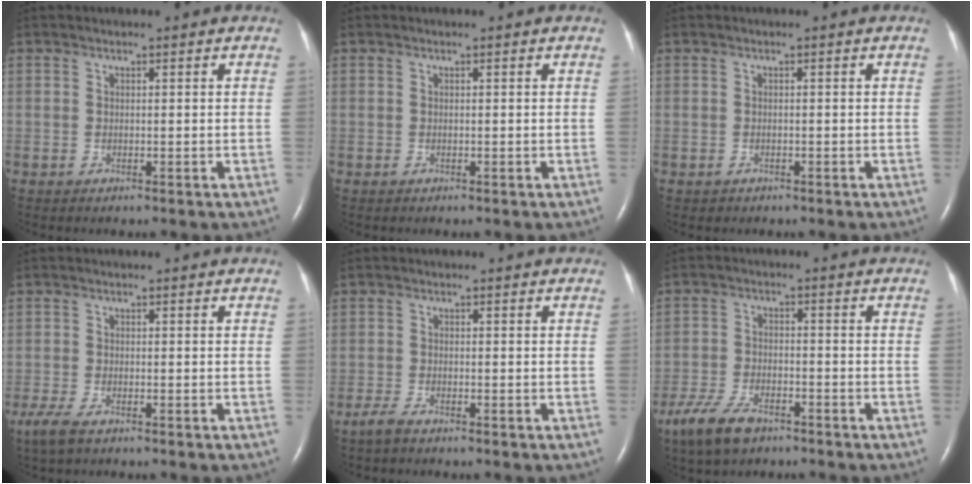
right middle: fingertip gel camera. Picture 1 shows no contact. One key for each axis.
{"total": 0.0}
{"total": 0.6, "fx": -0.4, "fy": 0.5, "fz": 0.0, "tx": -0.007, "ty": 0.002, "tz": -0.006}
{"total": 4.6, "fx": -3.1, "fy": 1.5, "fz": 3.1, "tx": -0.071, "ty": -0.014, "tz": -0.054}
{"total": 2.1, "fx": -1.7, "fy": 0.4, "fz": 1.3, "tx": -0.038, "ty": -0.006, "tz": -0.034}
{"total": 7.8, "fx": -5.5, "fy": 3.1, "fz": 4.6, "tx": -0.103, "ty": -0.012, "tz": -0.102}